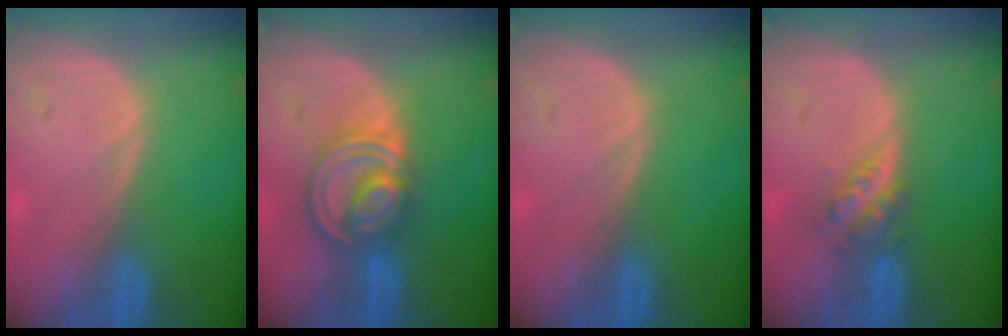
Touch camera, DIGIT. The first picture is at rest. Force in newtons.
{"total": 8.3, "press": 7.1, "slide": 4.4}
{"total": 0.0}
{"total": 4.1, "press": 3.6, "slide": 2.1}